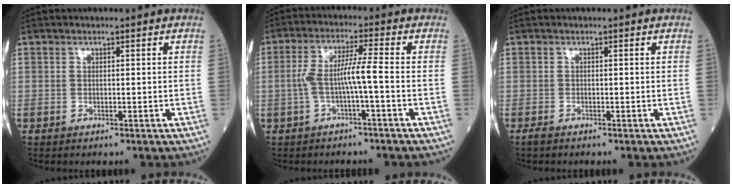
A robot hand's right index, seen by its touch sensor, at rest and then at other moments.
{"total": 5.9, "force": [-1.3, -0.2, 5.8], "torque": [-0.118, 0.019, -0.023]}
{"total": 0.9, "force": [-0.7, 0.2, 0.4], "torque": [-0.015, -0.003, -0.015]}